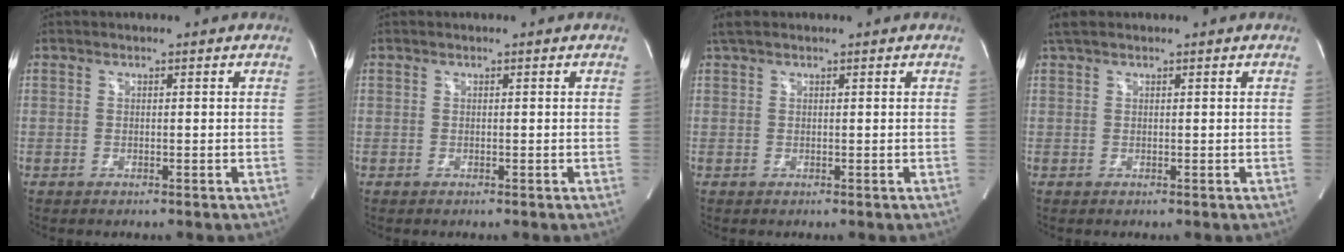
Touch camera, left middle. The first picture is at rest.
{"total": 0.0}
{"total": 2.5, "force": [1.9, 0.8, 1.5], "torque": [-0.037, 0.026, 0.039]}
{"total": 2.5, "force": [1.9, 0.8, 1.4], "torque": [-0.035, 0.025, 0.039]}